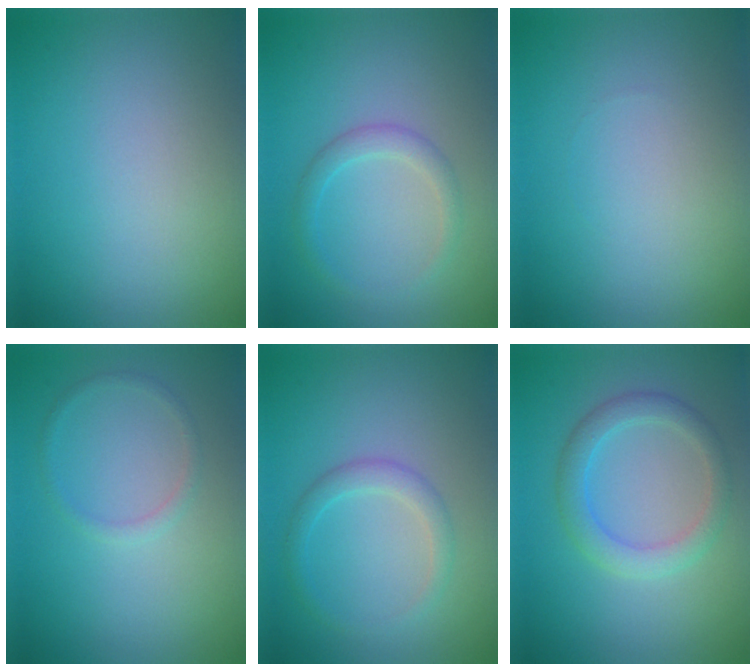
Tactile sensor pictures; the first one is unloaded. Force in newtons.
{"total": 1.8, "press": 1.7, "slide": 0.1}
{"total": 0.0}
{"total": 1.0, "press": 0.9, "slide": 0.2}
{"total": 1.8, "press": 1.8, "slide": 0.1}
{"total": 2.9, "press": 2.9, "slide": 0.4}